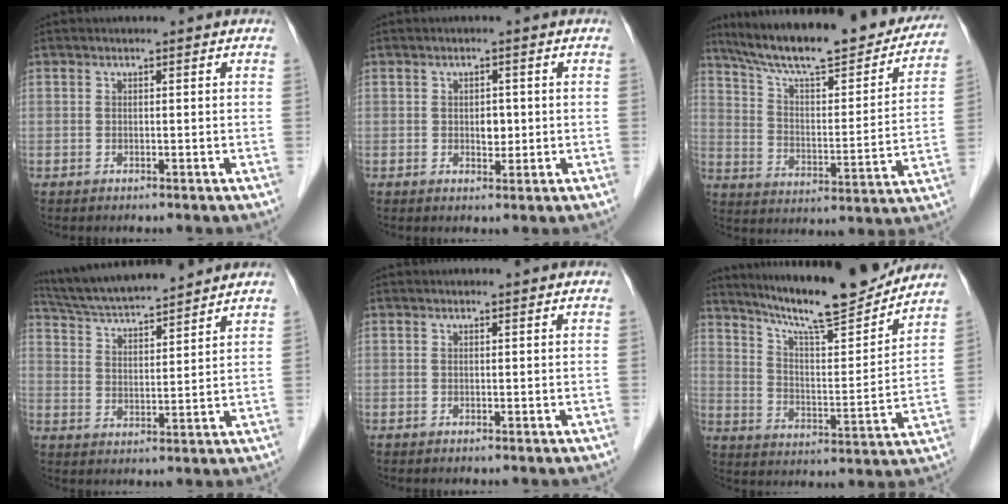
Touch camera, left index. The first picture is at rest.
{"total": 2.1, "force": [0.0, 1.4, 1.5], "torque": [-0.023, 0.000, 0.003]}
{"total": 26.6, "force": [22.7, 4.7, 12.9], "torque": [-0.201, -0.017, 0.316]}
{"total": 13.8, "force": [12.7, 0.8, 5.3], "torque": [-0.100, 0.021, 0.215]}
{"total": 0.5, "force": [0.5, 0.0, 0.1], "torque": [-0.004, 0.003, 0.009]}
{"total": 17.4, "force": [15.8, 0.9, 7.2], "torque": [-0.119, -0.012, 0.242]}